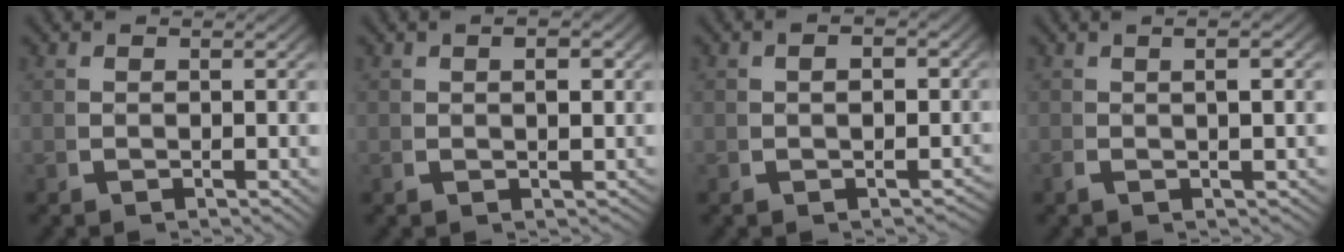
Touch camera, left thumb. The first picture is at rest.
{"total": 1.7, "force": [0.3, 1.1, 1.3], "torque": [-0.020, -0.002, 0.007]}
{"total": 2.1, "force": [-1.0, 1.4, 1.3], "torque": [-0.011, -0.004, -0.015]}
{"total": 2.1, "force": [0.2, 0.6, 2.0], "torque": [-0.036, 0.003, 0.002]}